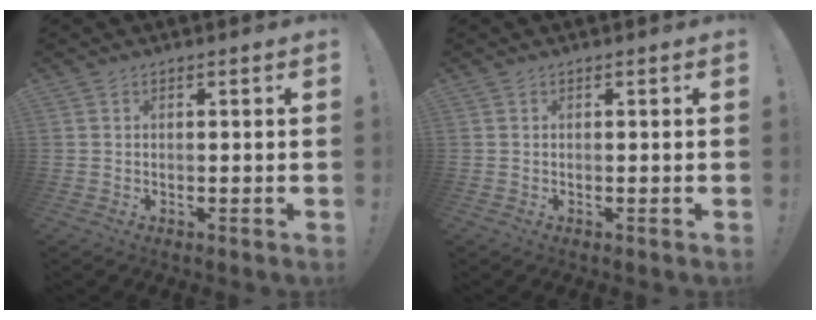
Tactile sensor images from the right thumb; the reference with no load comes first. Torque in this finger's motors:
{"motor_torque": [0.00, 0.00, -0.02, -0.02, 0.04]}